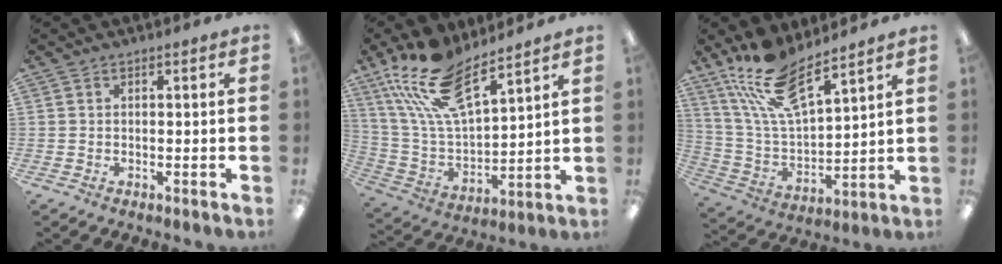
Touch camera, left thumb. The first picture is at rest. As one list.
[{"total": 16.9, "force": [12.3, 5.7, 10.0], "torque": [-0.225, -0.063, 0.222]}, {"total": 14.9, "force": [11.4, 4.3, 8.5], "torque": [-0.190, -0.054, 0.205]}]